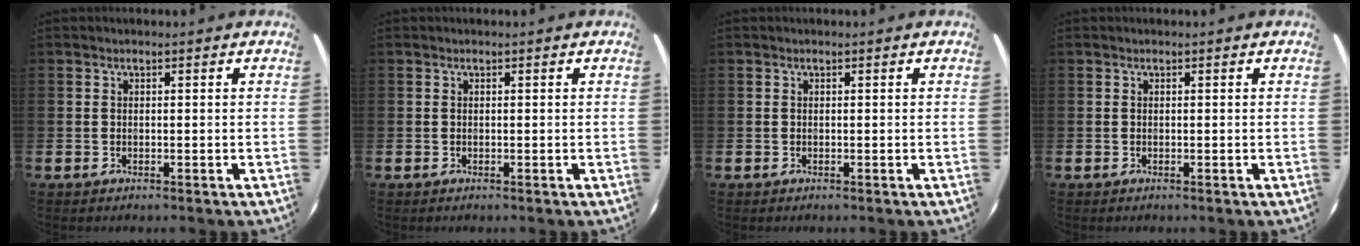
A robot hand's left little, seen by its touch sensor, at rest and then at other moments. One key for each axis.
{"total": 0.0}
{"total": 0.0}
{"total": 0.0}